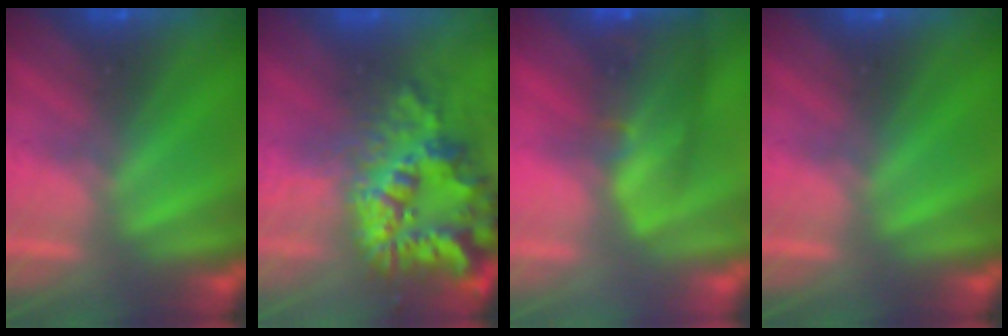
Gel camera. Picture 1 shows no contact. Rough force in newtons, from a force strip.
{"total": 7.5}
{"total": 11.6}
{"total": 0.0}